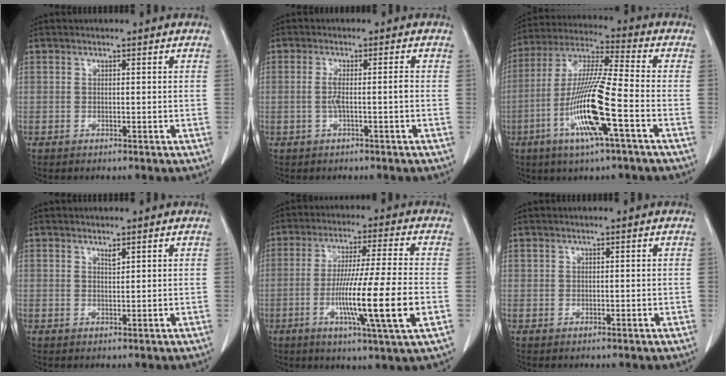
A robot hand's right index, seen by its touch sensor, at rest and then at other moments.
{"total": 2.8, "force": [-0.6, -0.1, 2.7], "torque": [-0.050, 0.001, -0.009]}
{"total": 14.6, "force": [-5.0, 0.2, 13.7], "torque": [-0.280, -0.010, -0.099]}
{"total": 1.0, "force": [0.8, 0.1, 0.6], "torque": [-0.012, -0.005, 0.015]}
{"total": 14.7, "force": [-3.7, -0.9, 14.2], "torque": [-0.255, -0.021, -0.066]}
{"total": 1.1, "force": [0.9, 0.5, 0.3], "torque": [-0.001, 0.002, 0.020]}